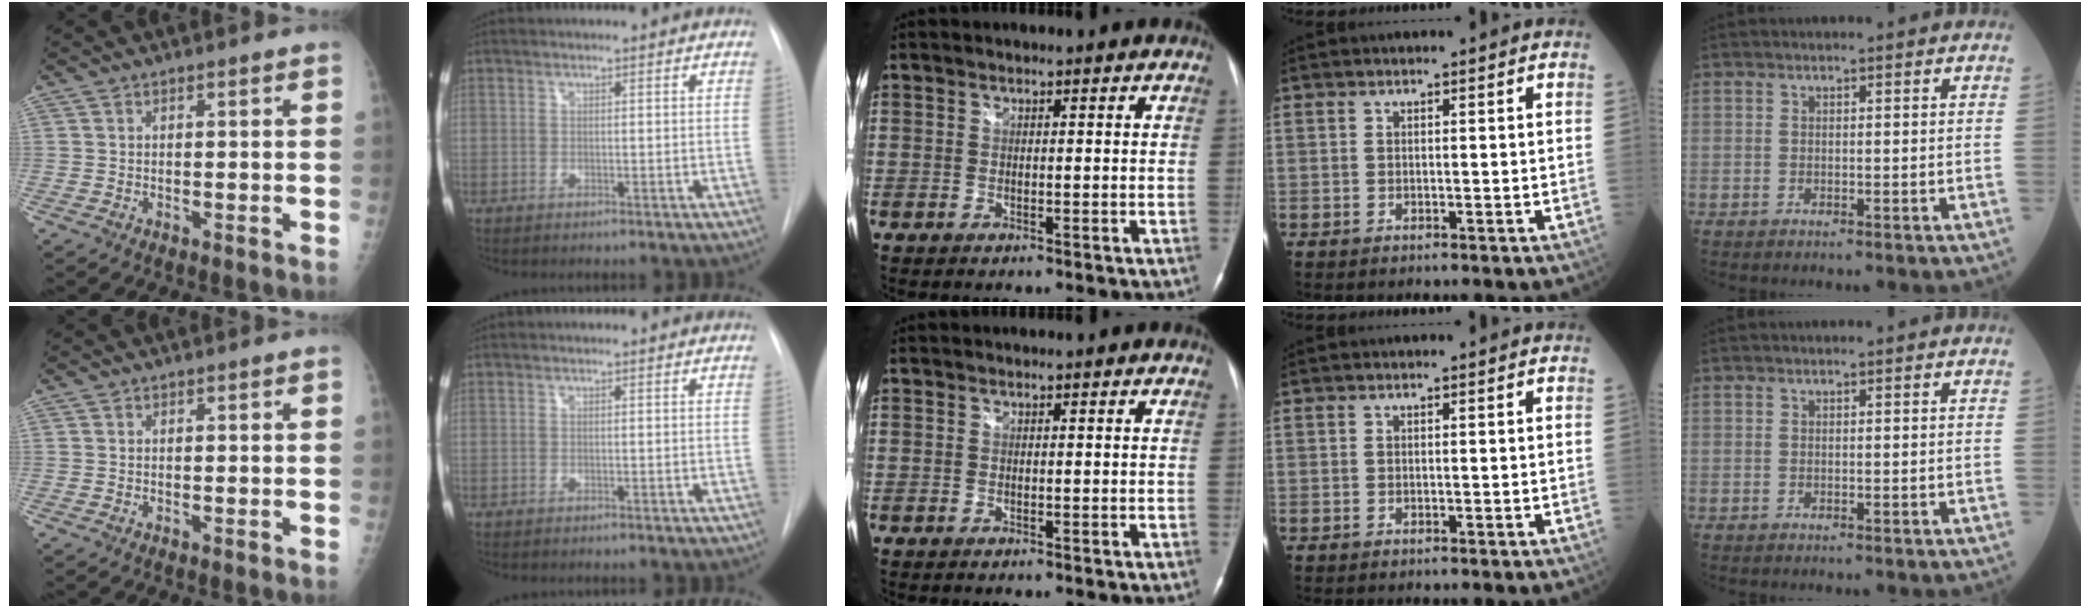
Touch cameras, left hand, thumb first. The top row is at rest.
{}